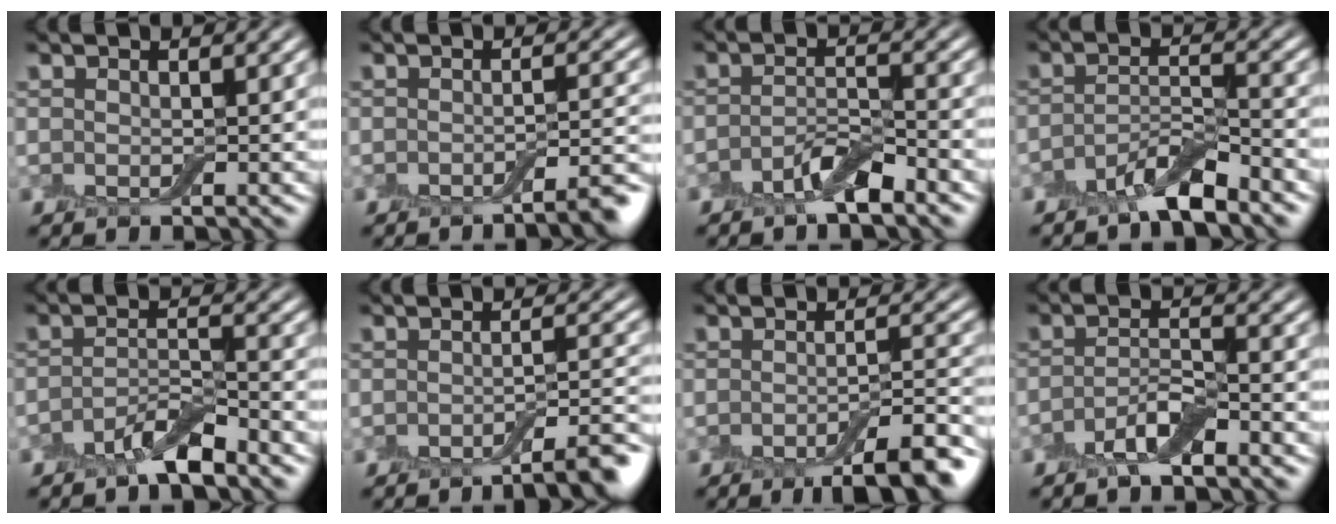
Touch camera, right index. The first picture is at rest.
{"total": 3.5, "force": [-2.2, 0.7, 2.7], "torque": [-0.029, 0.005, -0.039]}
{"total": 3.1, "force": [-2.1, 0.9, 2.2], "torque": [-0.040, 0.007, -0.042]}
{"total": 4.0, "force": [-3.0, 0.9, 2.4], "torque": [-0.045, 0.005, -0.063]}
{"total": 3.5, "force": [-2.7, 0.8, 2.2], "torque": [-0.041, 0.005, -0.056]}
{"total": 4.8, "force": [-3.0, 1.0, 3.6], "torque": [-0.042, 0.006, -0.047]}
{"total": 6.9, "force": [-4.1, 1.6, 5.3], "torque": [-0.071, 0.001, -0.062]}
{"total": 3.1, "force": [-2.1, 0.8, 2.2], "torque": [-0.044, 0.005, -0.045]}